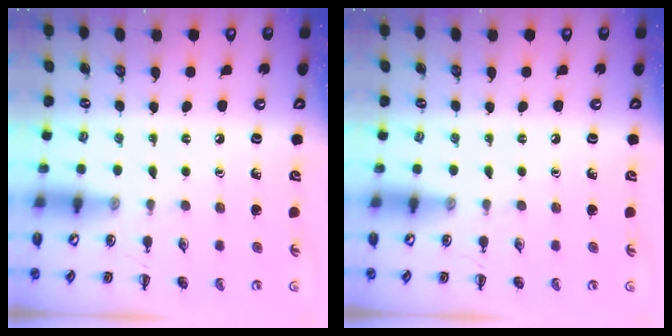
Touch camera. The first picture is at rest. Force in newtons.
{"total": 0.0}